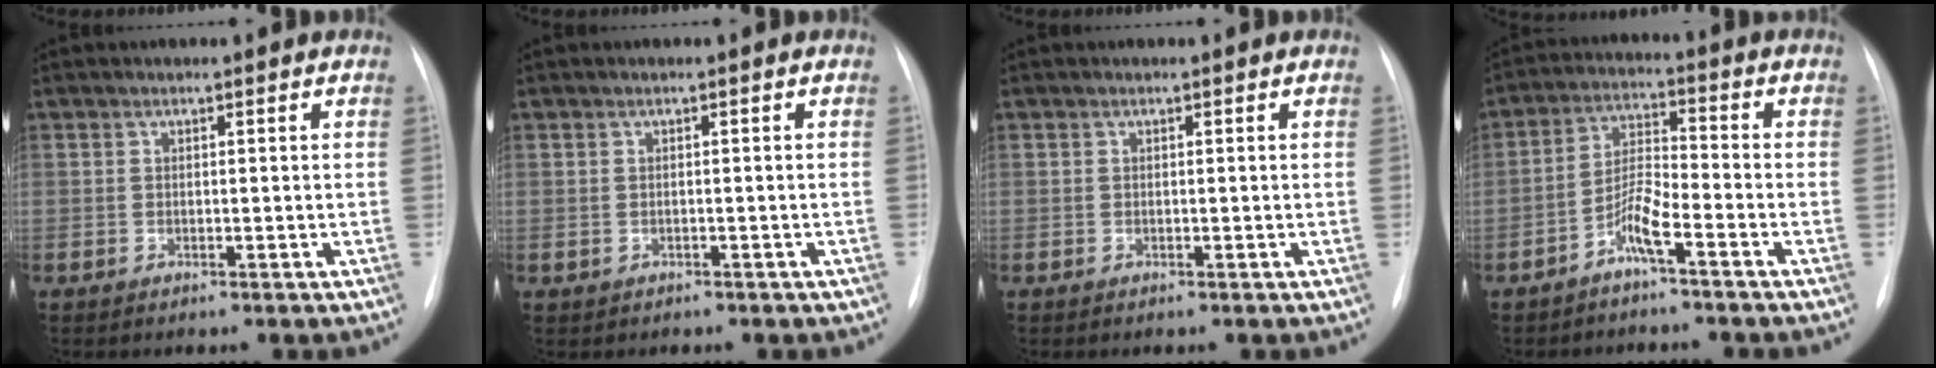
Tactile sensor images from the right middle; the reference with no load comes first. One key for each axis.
{"total": 0.8, "fx": -0.5, "fy": 0.6, "fz": 0.3, "tx": -0.011, "ty": 0.004, "tz": 0.001}
{"total": 0.0}
{"total": 5.0, "fx": -3.3, "fy": 0.3, "fz": 3.8, "tx": -0.085, "ty": 0.010, "tz": -0.067}